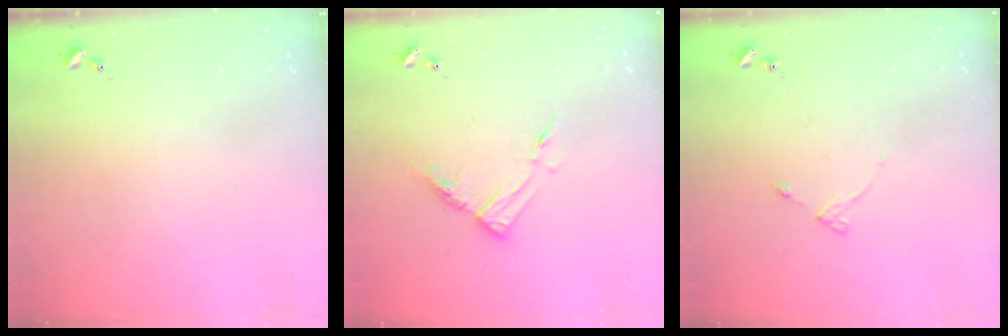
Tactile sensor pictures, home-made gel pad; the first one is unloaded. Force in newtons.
{"total": 8.8, "press": 8.8, "slide": 0.6}
{"total": 4.7, "press": 4.6, "slide": 0.6}